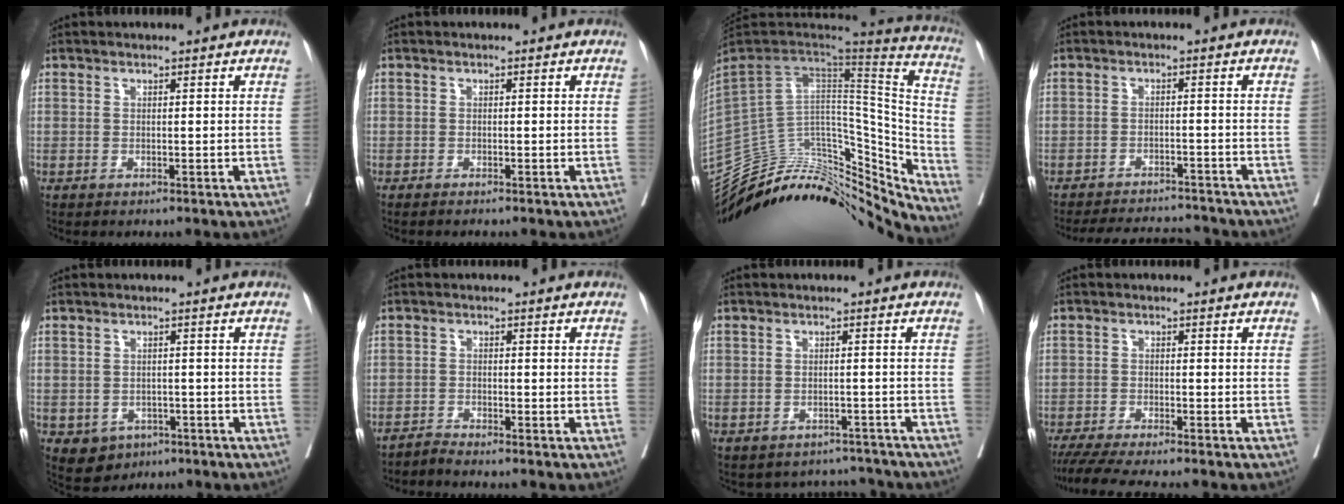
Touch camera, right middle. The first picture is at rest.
{"total": 1.3, "force": [-1.1, 0.0, 0.6], "torque": [-0.010, -0.001, -0.014]}
{"total": 32.9, "force": [-27.9, 12.1, 12.6], "torque": [-0.178, 0.033, -0.390]}
{"total": 10.7, "force": [-10.2, 2.0, 2.4], "torque": [-0.039, 0.008, -0.139]}
{"total": 4.3, "force": [-1.9, 3.5, 1.4], "torque": [-0.021, 0.002, -0.019]}
{"total": 1.8, "force": [-1.6, -0.6, -0.3], "torque": [0.008, -0.008, -0.033]}
{"total": 5.3, "force": [-5.0, 1.7, -1.0], "torque": [0.022, 0.024, -0.060]}
{"total": 8.6, "force": [-7.5, -0.4, 4.1], "torque": [-0.055, -0.021, -0.121]}